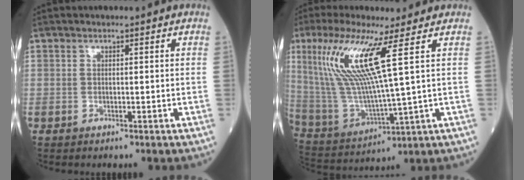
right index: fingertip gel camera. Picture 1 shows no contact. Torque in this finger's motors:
{"motor_torque": [0.54, 0.49, 0.96, 0.21]}